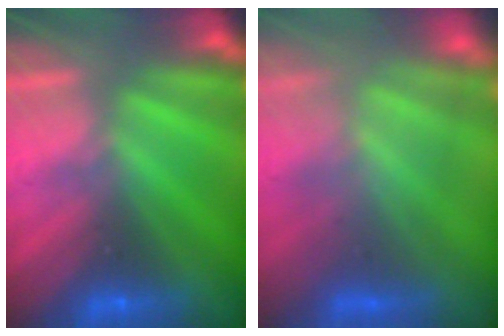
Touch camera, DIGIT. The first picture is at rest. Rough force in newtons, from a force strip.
{"total": 3.8}